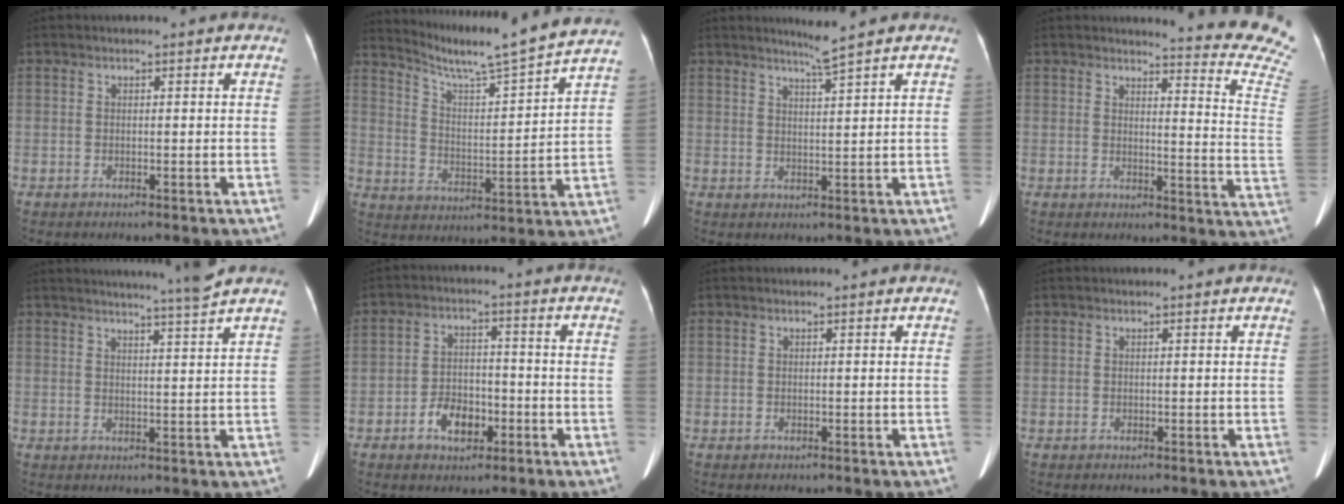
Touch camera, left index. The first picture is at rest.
{"total": 15.8, "force": [14.6, -2.1, 5.8], "torque": [-0.112, -0.029, 0.214]}
{"total": 2.9, "force": [2.3, -1.4, 1.0], "torque": [-0.025, -0.016, 0.049]}
{"total": 15.3, "force": [14.8, -1.5, 3.2], "torque": [-0.032, -0.154, 0.137]}
{"total": 6.0, "force": [5.2, -2.2, 2.0], "torque": [-0.035, -0.015, 0.075]}
{"total": 5.8, "force": [-2.9, 3.5, 3.6], "torque": [-0.069, 0.010, -0.045]}
{"total": 0.0}
{"total": 0.0}